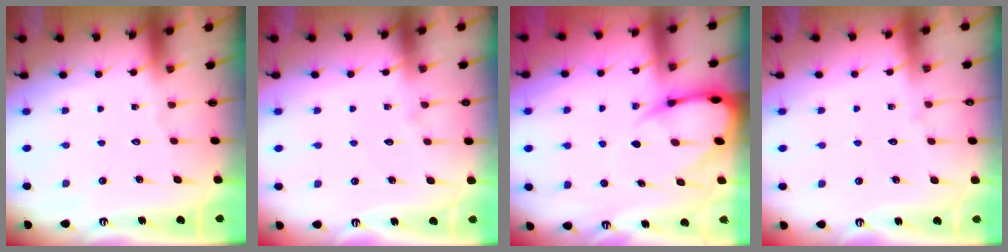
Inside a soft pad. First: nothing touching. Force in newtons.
{"total": 5.7, "press": 5.7, "slide": 0.7}
{"total": 8.2, "press": 8.2, "slide": 0.9}
{"total": 2.9, "press": 2.9, "slide": 0.4}